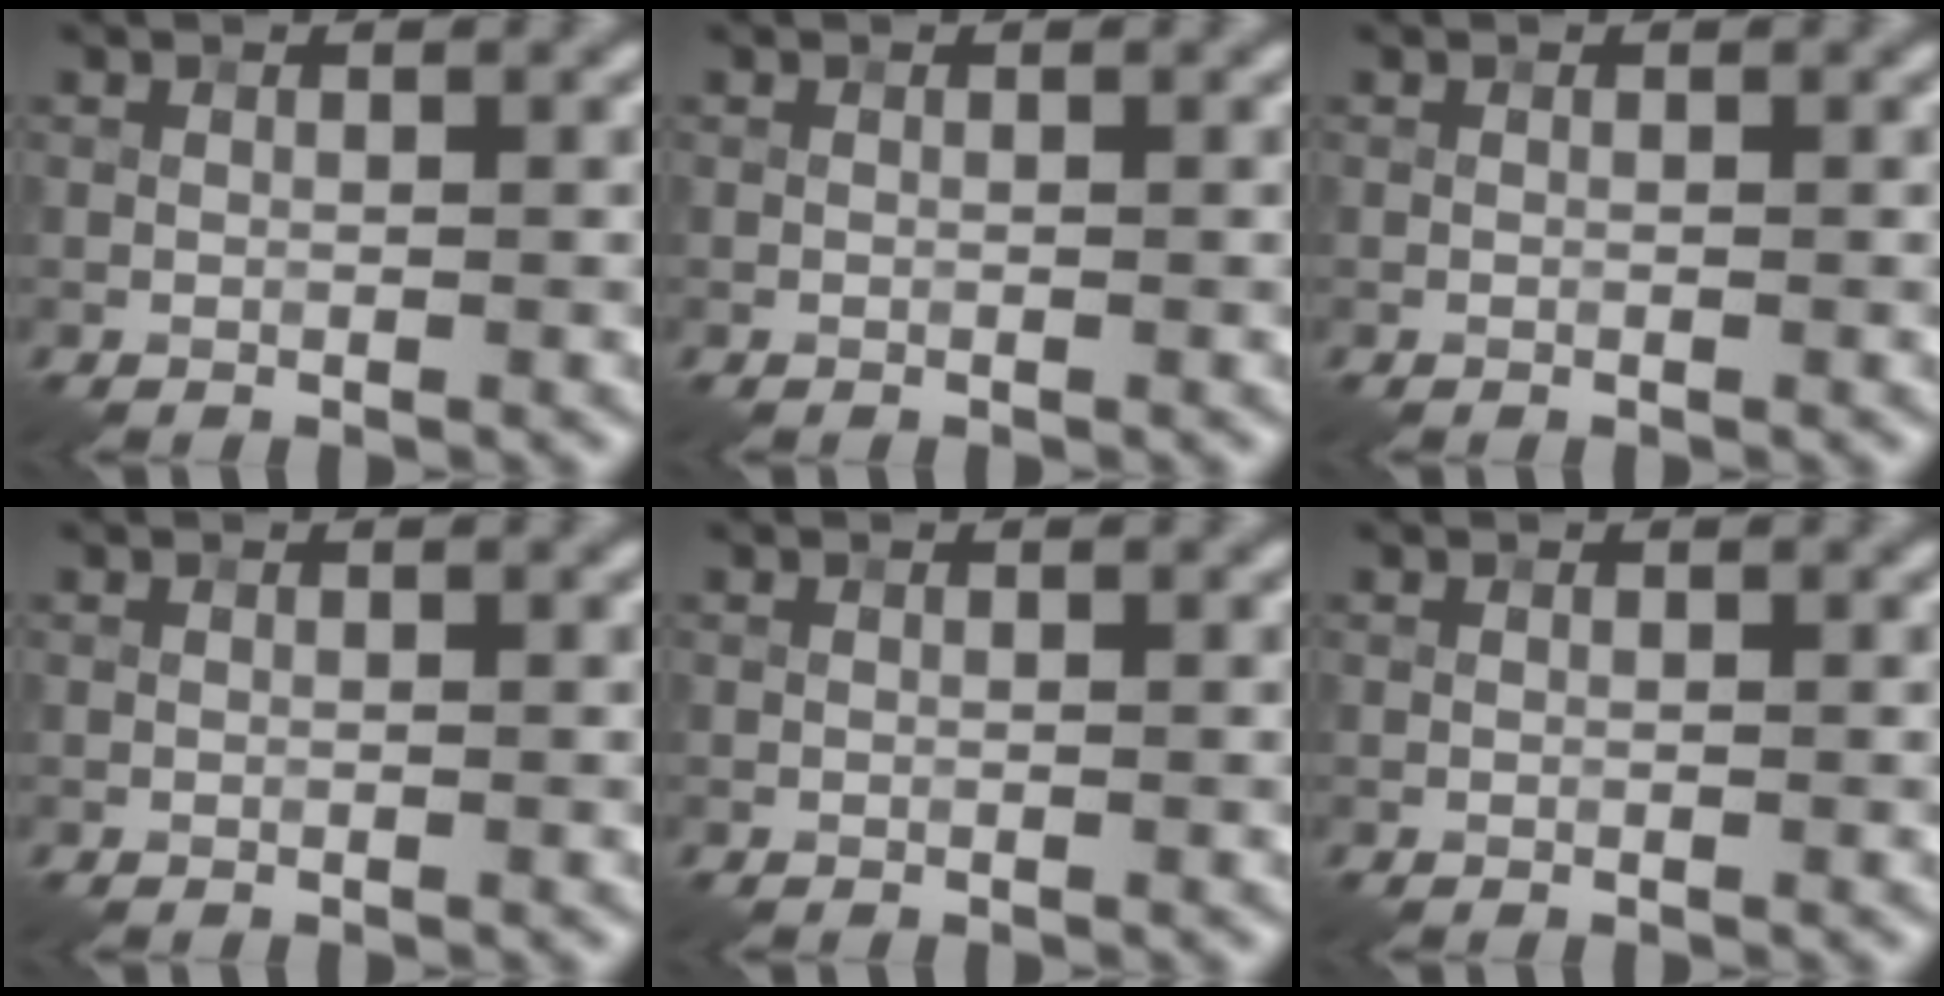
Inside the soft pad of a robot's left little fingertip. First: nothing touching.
{"total": 0.0}
{"total": 0.0}
{"total": 0.0}
{"total": 0.0}
{"total": 0.0}